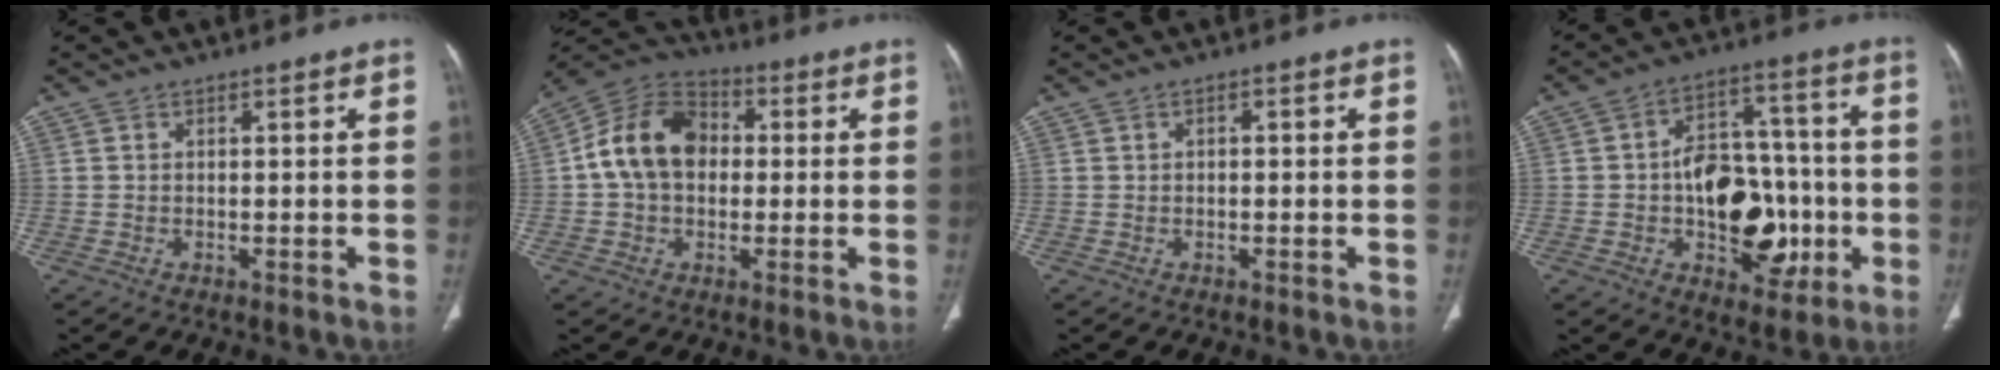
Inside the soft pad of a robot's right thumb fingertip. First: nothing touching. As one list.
[{"total": 13.6, "force": [0.9, 10.0, 9.1], "torque": [-0.145, 0.031, 0.003]}, {"total": 0.6, "force": [0.0, 0.4, 0.5], "torque": [-0.005, 0.001, -0.002]}, {"total": 18.5, "force": [-3.6, 11.7, 13.9], "torque": [-0.153, 0.038, -0.042]}]